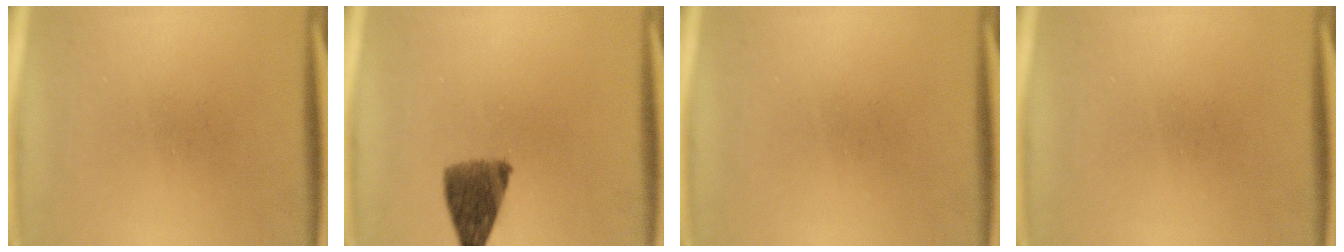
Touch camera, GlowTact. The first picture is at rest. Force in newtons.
{"total": 7.4}
{"total": 0.0}
{"total": 0.0}